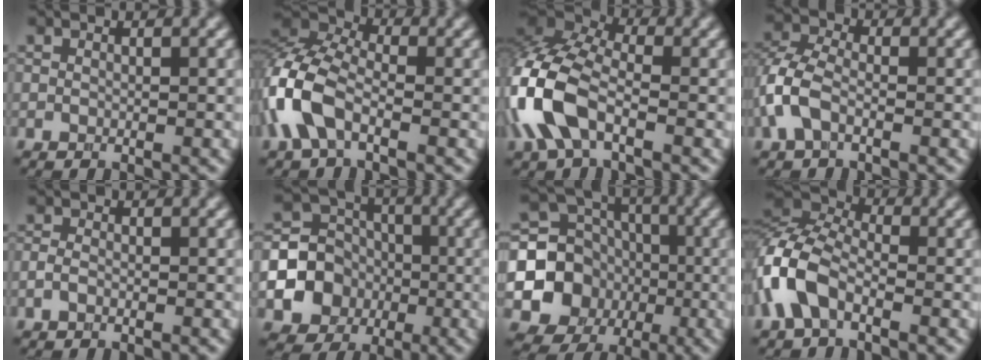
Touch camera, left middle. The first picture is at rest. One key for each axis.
{"total": 7.1, "fx": -2.7, "fy": 3.8, "fz": 5.4, "tx": -0.130, "ty": 0.013, "tz": -0.072}
{"total": 9.3, "fx": -2.5, "fy": 5.1, "fz": 7.4, "tx": -0.187, "ty": 0.007, "tz": -0.070}
{"total": 4.1, "fx": -1.5, "fy": 2.4, "fz": 3.0, "tx": -0.076, "ty": 0.008, "tz": -0.043}
{"total": 1.0, "fx": -0.5, "fy": 0.5, "fz": 0.7, "tx": -0.017, "ty": -0.001, "tz": -0.014}
{"total": 10.8, "fx": -2.9, "fy": 9.9, "fz": 3.1, "tx": -0.068, "ty": -0.022, "tz": -0.067}
{"total": 9.8, "fx": -1.6, "fy": 8.9, "fz": 3.7, "tx": -0.054, "ty": -0.018, "tz": -0.046}
{"total": 6.4, "fx": -2.8, "fy": 3.5, "fz": 4.5, "tx": -0.109, "ty": 0.011, "tz": -0.075}